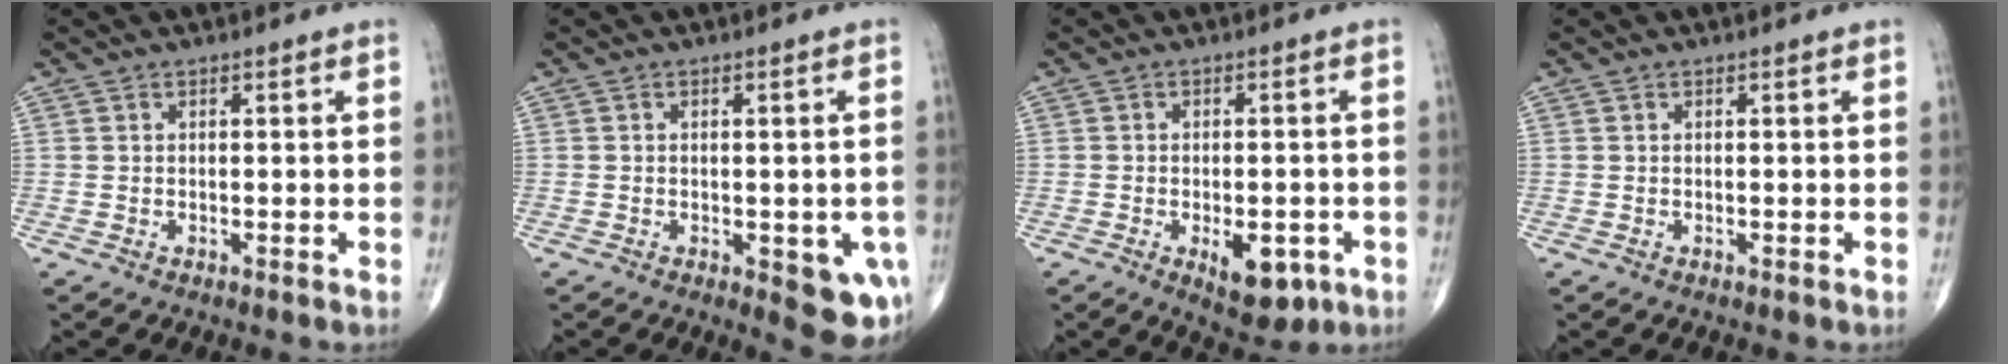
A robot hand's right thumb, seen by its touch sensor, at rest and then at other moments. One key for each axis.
{"total": 8.4, "fx": -2.6, "fy": 3.4, "fz": 7.2, "tx": -0.062, "ty": -0.005, "tz": -0.026}
{"total": 8.1, "fx": -3.0, "fy": 4.0, "fz": 6.3, "tx": -0.073, "ty": 0.004, "tz": -0.030}
{"total": 0.0}